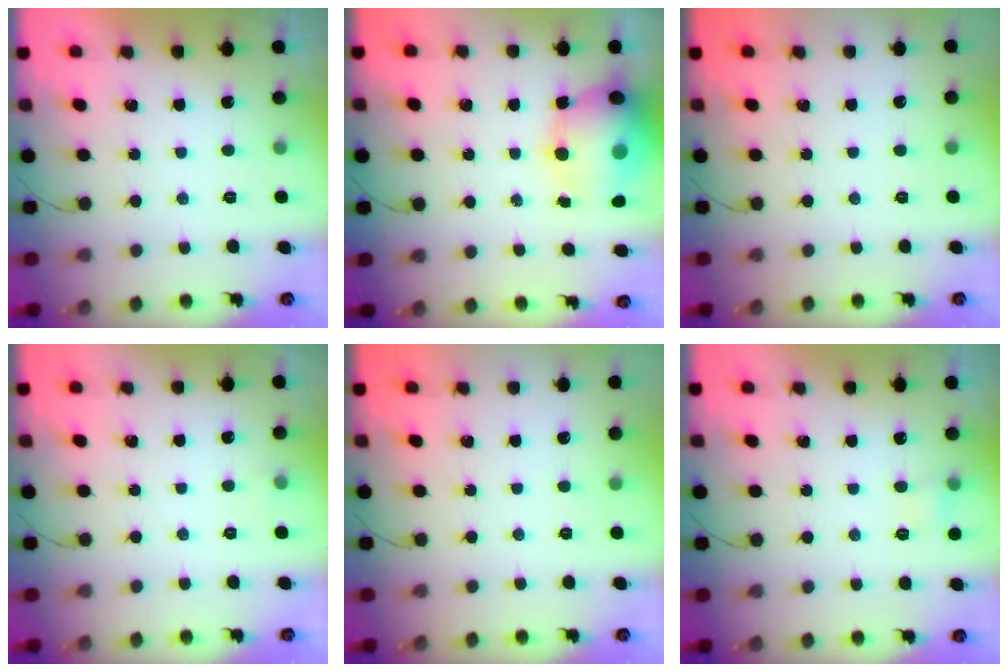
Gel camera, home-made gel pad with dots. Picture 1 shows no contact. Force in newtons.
{"total": 15.9, "press": 15.3, "slide": 4.4}
{"total": 0.0}
{"total": 2.8, "press": 2.5, "slide": 1.1}
{"total": 0.0}
{"total": 3.4, "press": 3.2, "slide": 1.1}